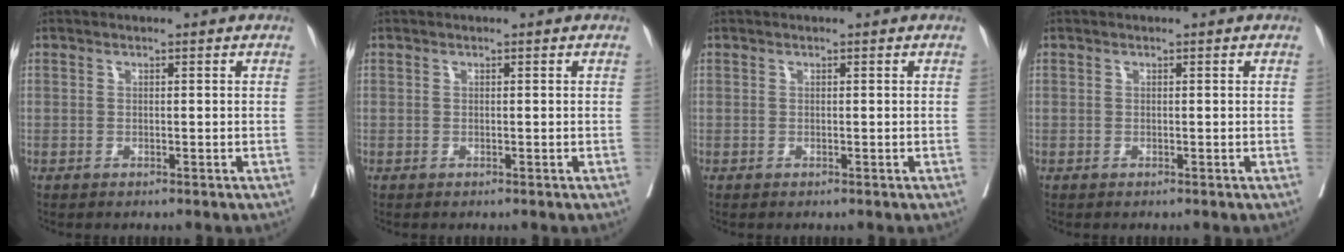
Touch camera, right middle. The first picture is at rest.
{"total": 0.0}
{"total": 0.0}
{"total": 0.0}